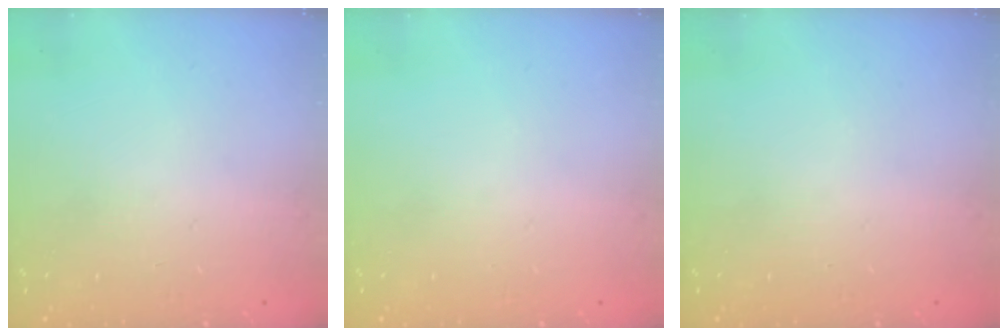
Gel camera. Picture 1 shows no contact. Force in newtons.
{"total": 0.0}
{"total": 0.0}